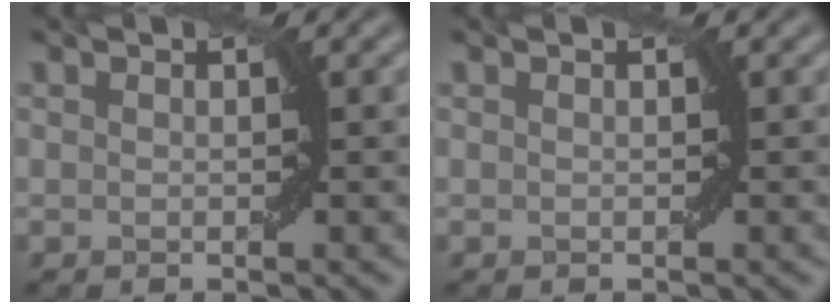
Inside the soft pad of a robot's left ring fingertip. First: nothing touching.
{"total": 0.0}